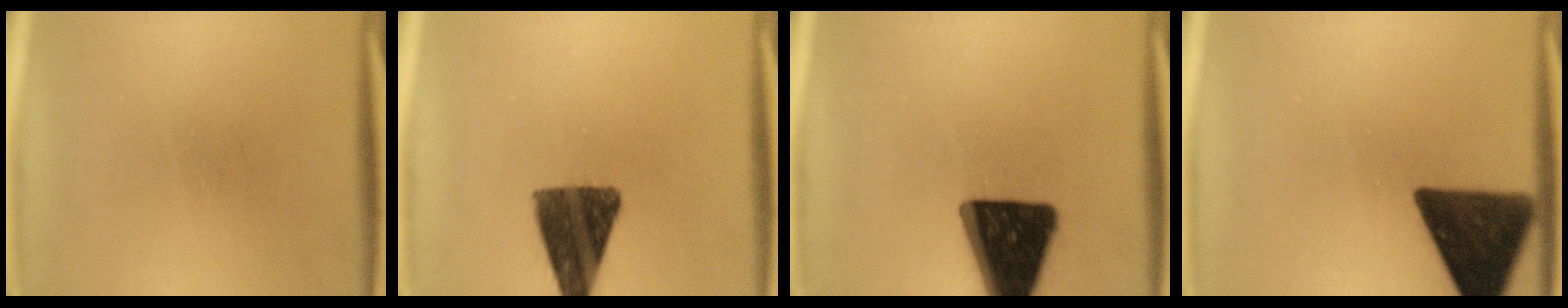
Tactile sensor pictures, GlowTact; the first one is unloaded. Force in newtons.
{"total": 12.4}
{"total": 18.4}
{"total": 15.3}